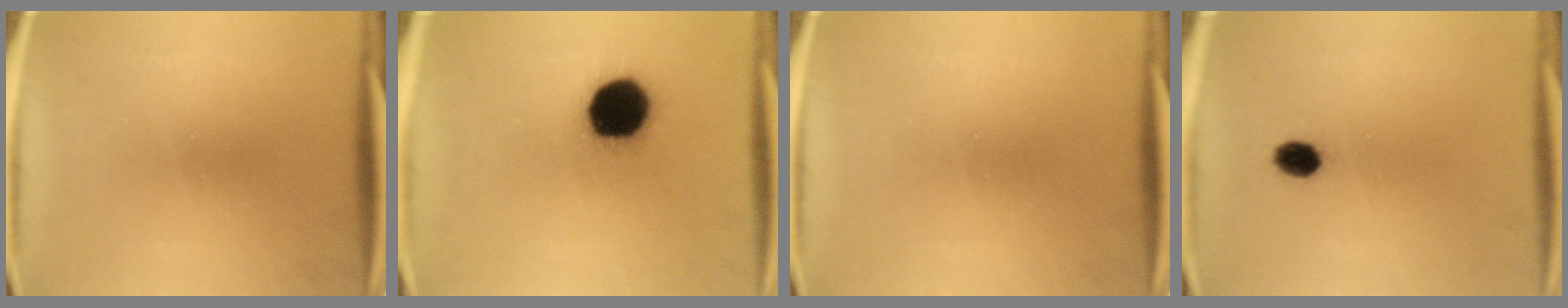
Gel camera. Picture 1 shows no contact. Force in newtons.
{"total": 15.1}
{"total": 0.0}
{"total": 3.5}